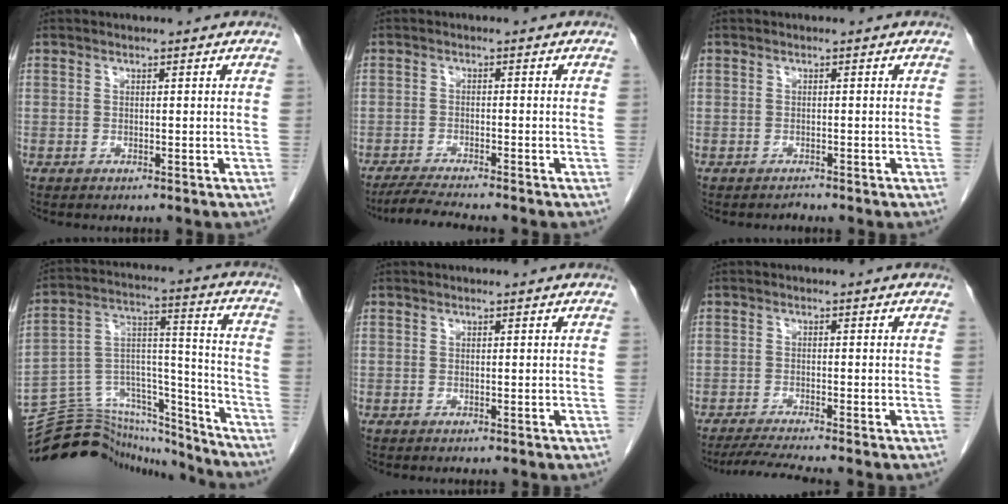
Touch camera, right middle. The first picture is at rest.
{"total": 4.8, "force": [-4.4, -0.6, 1.8], "torque": [-0.035, -0.021, -0.078]}
{"total": 0.7, "force": [-0.6, 0.1, -0.3], "torque": [0.001, -0.004, -0.011]}
{"total": 22.9, "force": [-21.6, 5.6, 5.1], "torque": [-0.112, 0.048, -0.335]}
{"total": 0.0}
{"total": 4.5, "force": [-3.9, -1.2, 1.8], "torque": [-0.036, -0.020, -0.072]}